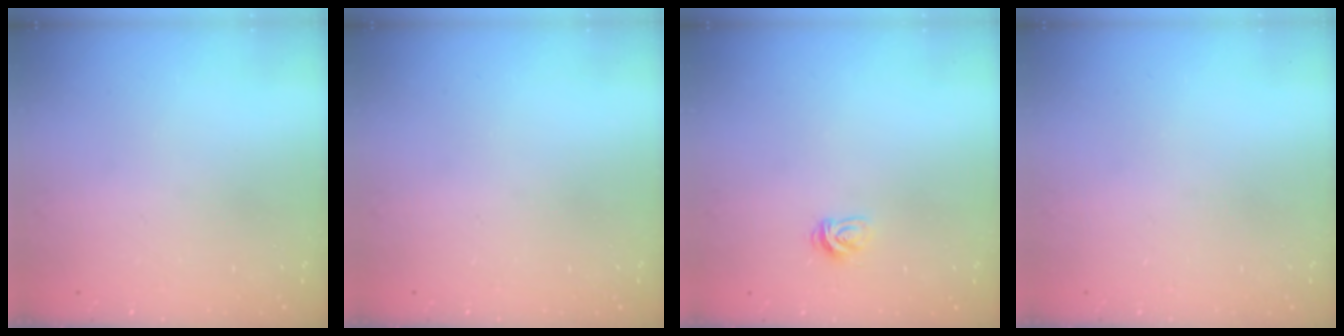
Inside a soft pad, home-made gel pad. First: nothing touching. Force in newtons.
{"total": 0.0}
{"total": 3.8, "press": 3.8, "slide": 0.5}
{"total": 0.0}